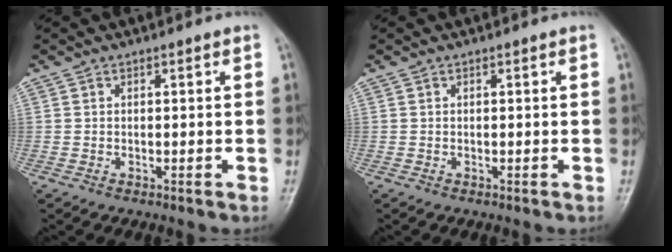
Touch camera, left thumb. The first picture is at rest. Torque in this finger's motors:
{"motor_torque": [0.00, 0.00, -0.04, -0.04, 0.00]}